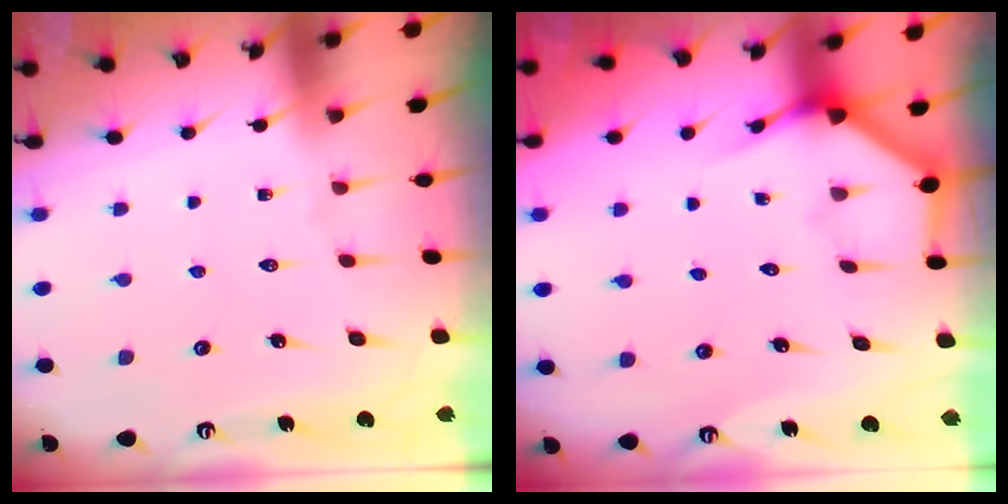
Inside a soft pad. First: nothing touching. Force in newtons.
{"total": 3.9, "press": 3.9, "slide": 0.2}